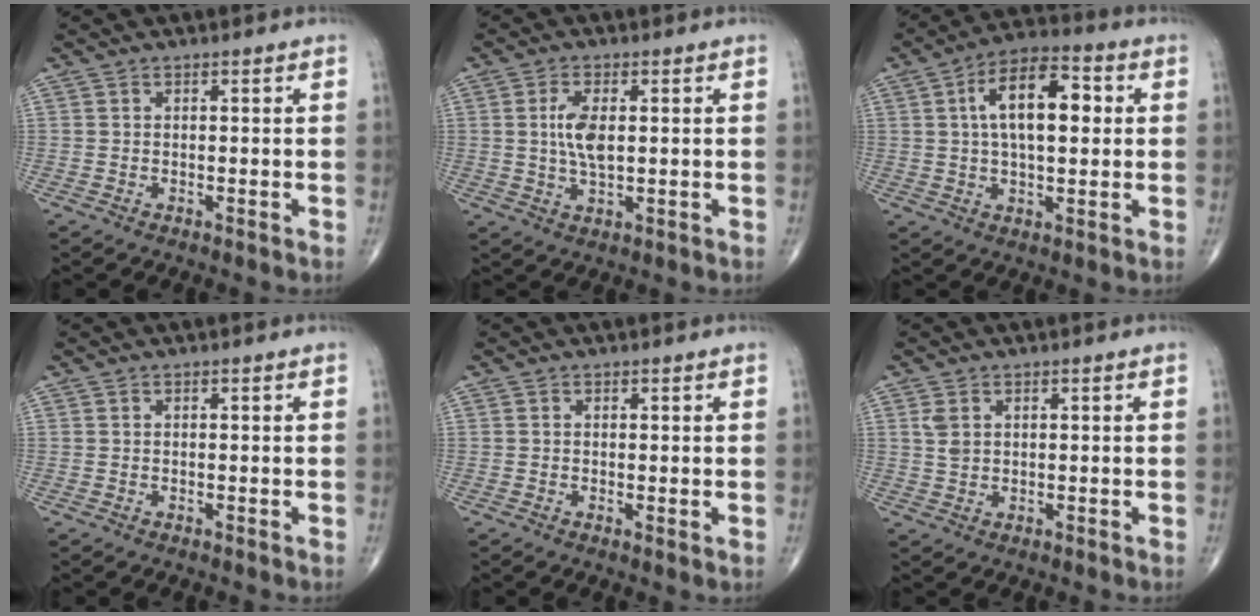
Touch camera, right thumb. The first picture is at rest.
{"total": 5.9, "force": [0.8, 2.6, 5.3], "torque": [-0.107, -0.005, 0.014]}
{"total": 13.7, "force": [2.6, 6.6, 11.8], "torque": [-0.184, 0.016, 0.037]}
{"total": 0.0}
{"total": 0.8, "force": [0.1, 0.2, 0.8], "torque": [-0.016, -0.005, 0.000]}
{"total": 2.5, "force": [0.9, 1.7, 1.6], "torque": [-0.029, 0.000, 0.022]}